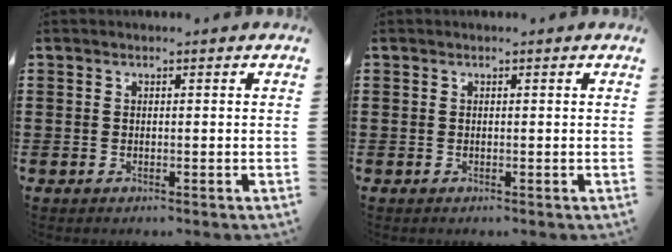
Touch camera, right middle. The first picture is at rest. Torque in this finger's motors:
{"motor_torque": [0.31, -0.20, -0.03, 0.01]}